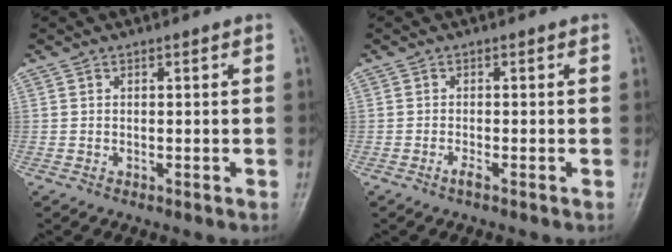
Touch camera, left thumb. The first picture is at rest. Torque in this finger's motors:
{"motor_torque": [-0.02, 0.02, 0.10, 0.02, 0.00]}